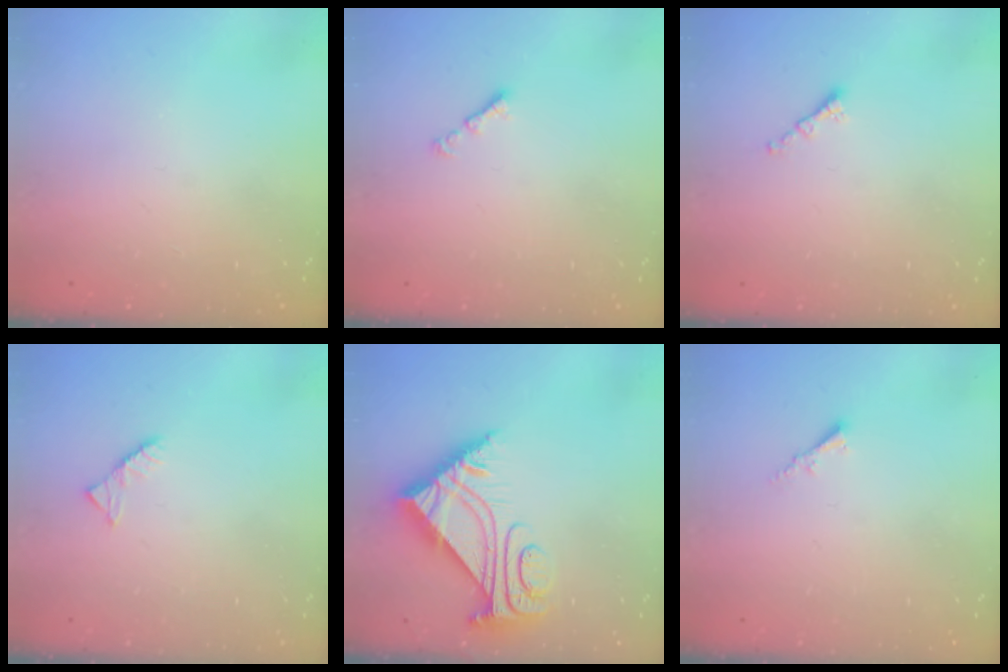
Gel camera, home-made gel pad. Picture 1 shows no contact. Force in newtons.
{"total": 1.3, "press": 1.2, "slide": 0.5}
{"total": 1.3, "press": 1.2, "slide": 0.6}
{"total": 2.6, "press": 2.6, "slide": 0.4}
{"total": 8.0, "press": 8.0, "slide": 0.6}
{"total": 1.7, "press": 1.6, "slide": 0.4}